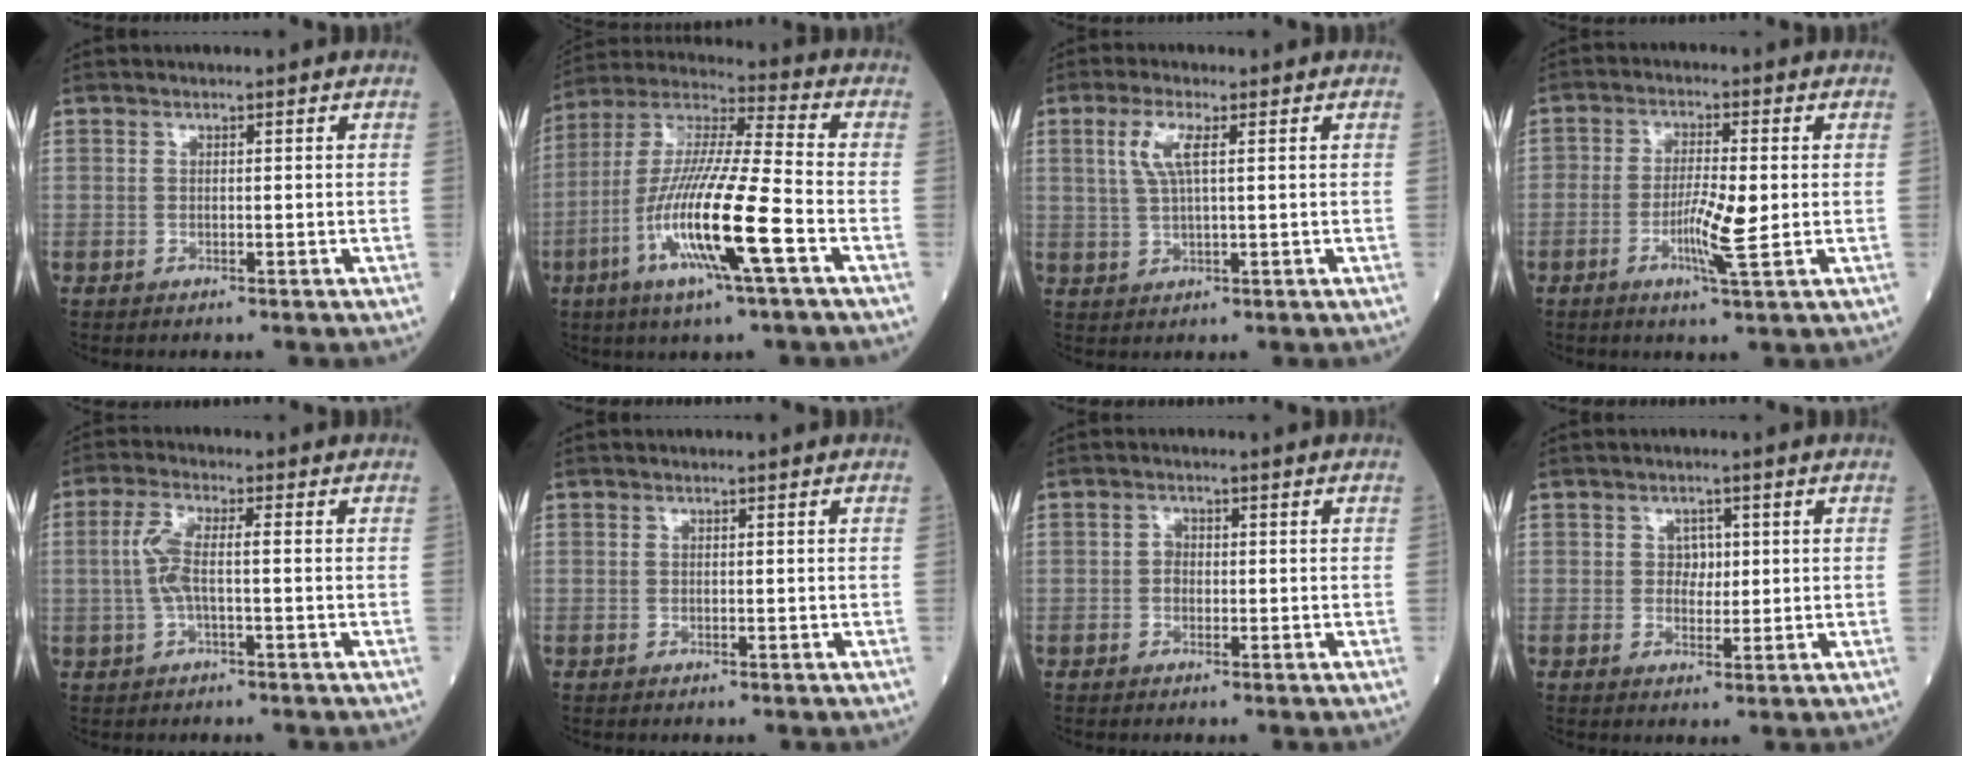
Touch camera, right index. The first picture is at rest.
{"total": 17.4, "force": [-6.0, 0.7, 16.3], "torque": [-0.329, -0.017, -0.115]}
{"total": 4.6, "force": [1.5, 0.8, 4.2], "torque": [-0.095, 0.006, 0.034]}
{"total": 6.0, "force": [-1.2, 0.3, 5.9], "torque": [-0.112, -0.009, -0.022]}
{"total": 4.9, "force": [-0.2, 0.9, 4.8], "torque": [-0.114, 0.013, -0.008]}
{"total": 0.0}
{"total": 1.3, "force": [-0.2, 1.1, 0.7], "torque": [-0.007, 0.005, -0.006]}
{"total": 2.3, "force": [0.5, 1.8, 1.5], "torque": [-0.013, 0.000, 0.006]}